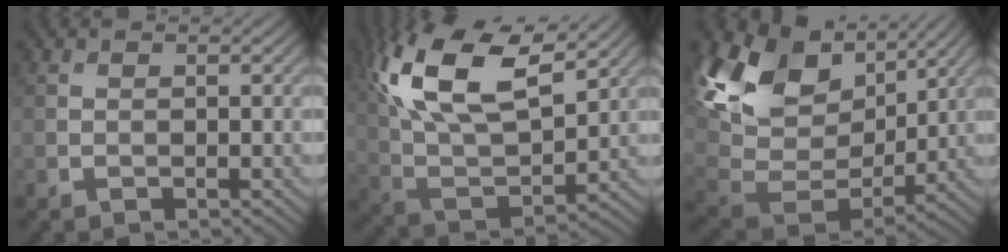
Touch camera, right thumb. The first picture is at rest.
{"total": 16.6, "force": [8.3, 7.2, 12.5], "torque": [-0.282, 0.021, 0.142]}
{"total": 15.9, "force": [6.8, 10.2, 10.1], "torque": [-0.251, 0.015, 0.141]}